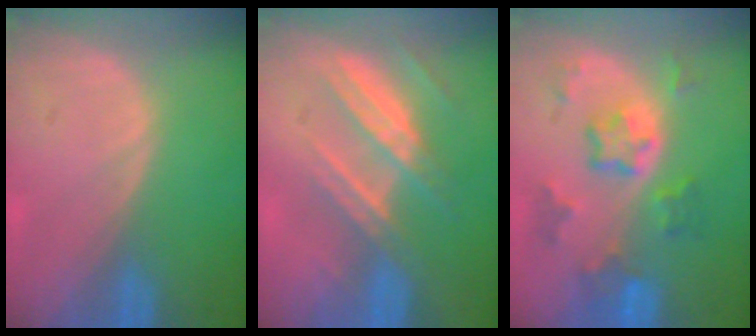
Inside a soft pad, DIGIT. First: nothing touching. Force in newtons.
{"total": 7.5, "press": 6.7, "slide": 3.3}
{"total": 7.5, "press": 6.6, "slide": 3.6}